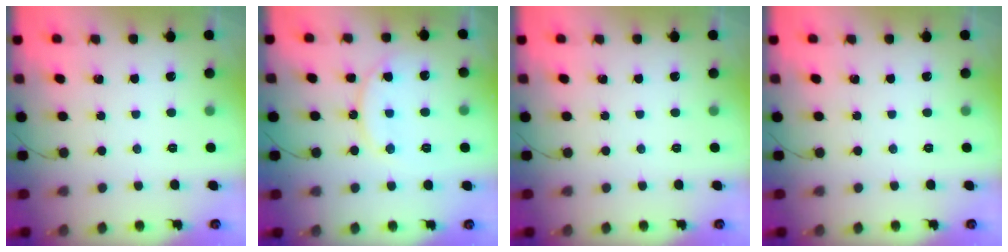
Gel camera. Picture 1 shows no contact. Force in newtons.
{"total": 15.0, "press": 15.0, "slide": 1.3}
{"total": 0.0}
{"total": 0.0}